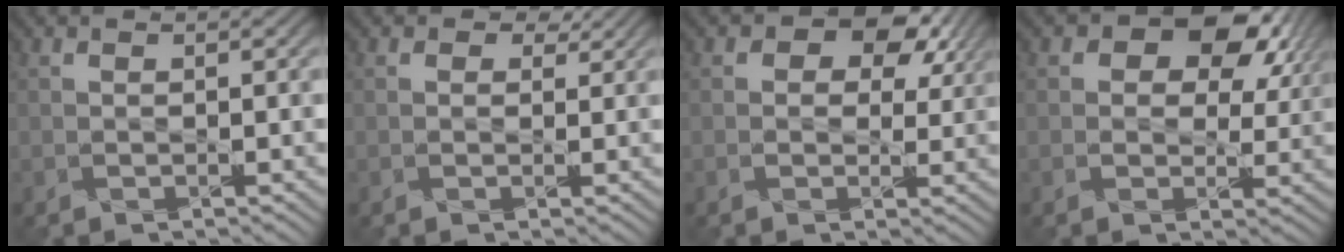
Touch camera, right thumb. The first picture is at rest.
{"total": 1.5, "force": [0.9, 1.1, 0.4], "torque": [-0.005, -0.007, 0.011]}
{"total": 7.4, "force": [3.4, 5.0, 4.2], "torque": [-0.049, -0.005, 0.047]}
{"total": 10.6, "force": [4.7, 6.9, 6.5], "torque": [-0.084, -0.003, 0.075]}